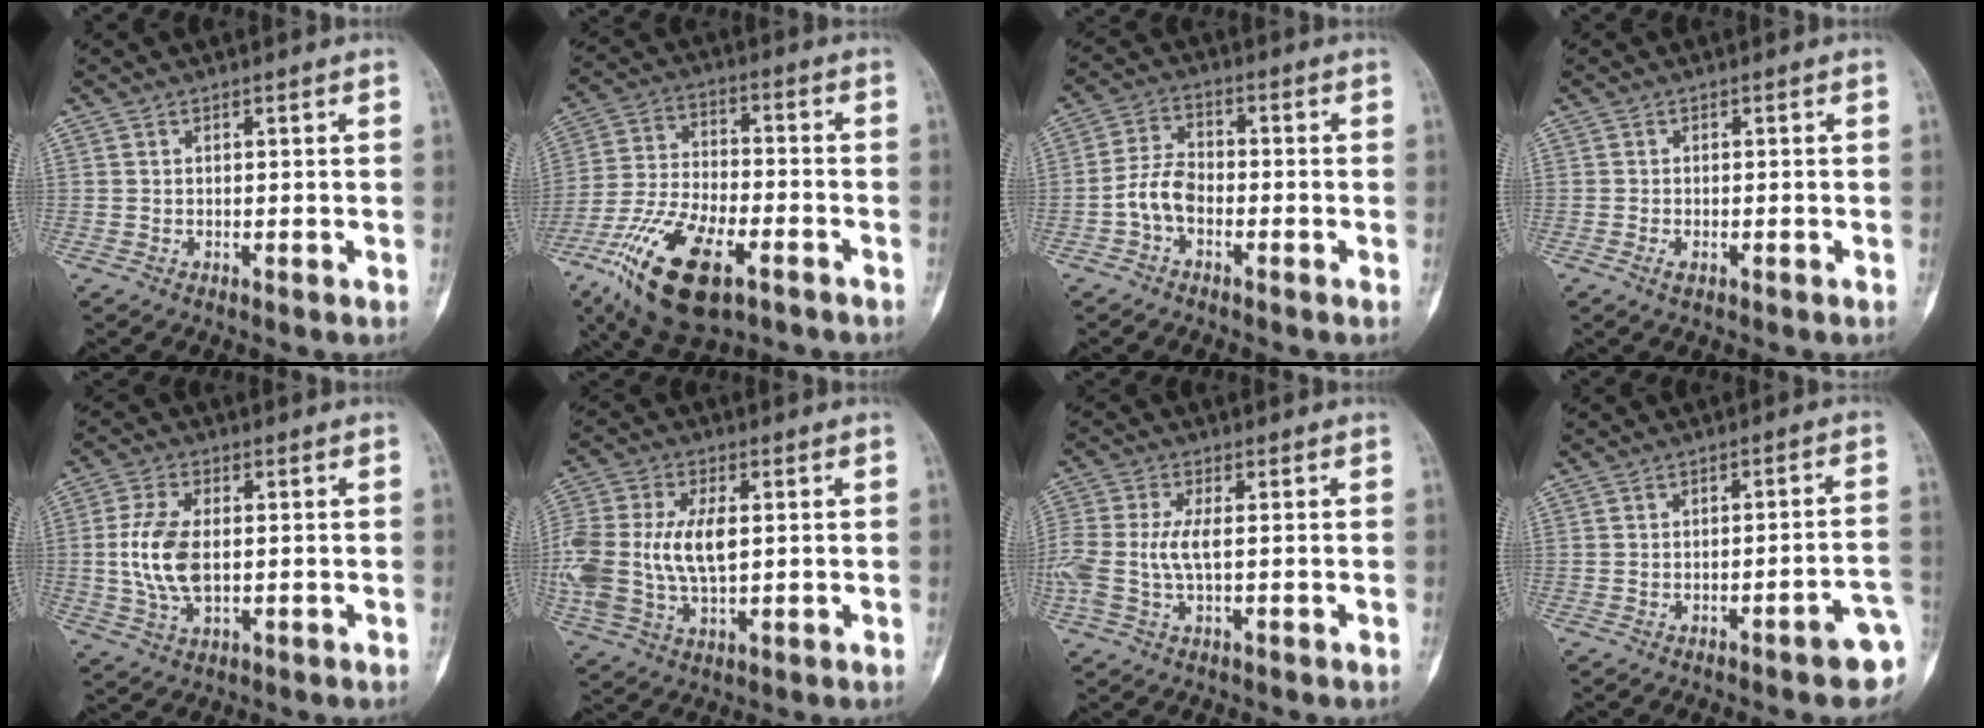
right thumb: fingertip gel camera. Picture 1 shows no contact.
{"total": 19.3, "force": [-9.8, 8.4, 14.3], "torque": [-0.277, 0.032, -0.171]}
{"total": 5.9, "force": [-2.2, 3.6, 4.1], "torque": [-0.074, 0.025, -0.051]}
{"total": 1.4, "force": [-0.7, 0.6, 1.1], "torque": [-0.023, 0.002, -0.014]}
{"total": 9.8, "force": [0.0, 5.3, 8.2], "torque": [-0.172, -0.004, 0.003]}
{"total": 17.3, "force": [0.8, 9.9, 14.1], "torque": [-0.340, 0.000, 0.021]}
{"total": 8.1, "force": [-0.3, 3.6, 7.2], "torque": [-0.195, 0.009, -0.004]}
{"total": 6.5, "force": [-3.2, 1.2, 5.5], "torque": [-0.056, 0.027, -0.036]}